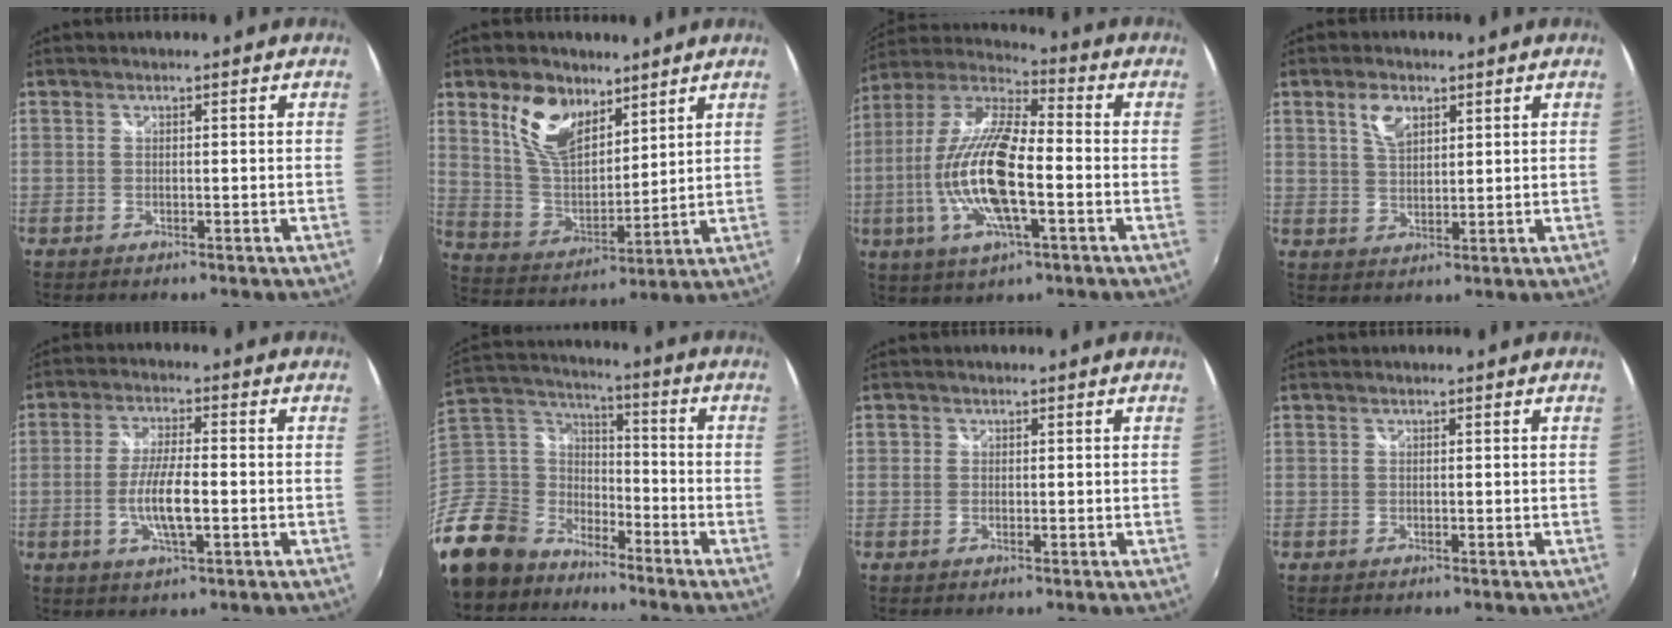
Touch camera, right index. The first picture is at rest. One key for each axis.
{"total": 12.8, "fx": 7.6, "fy": 6.8, "fz": 7.7, "tx": -0.152, "ty": 0.009, "tz": 0.152}
{"total": 18.5, "fx": -3.8, "fy": 5.6, "fz": 17.2, "tx": -0.344, "ty": -0.007, "tz": -0.080}
{"total": 4.9, "fx": 2.5, "fy": 2.6, "fz": 3.3, "tx": -0.057, "ty": 0.007, "tz": 0.047}
{"total": 8.0, "fx": -1.8, "fy": 1.7, "fz": 7.6, "tx": -0.149, "ty": -0.004, "tz": -0.034}
{"total": 19.1, "fx": -13.4, "fy": 12.1, "fz": 6.4, "tx": -0.203, "ty": 0.023, "tz": -0.247}
{"total": 0.6, "fx": 0.0, "fy": 0.6, "fz": 0.2, "tx": -0.004, "ty": 0.000, "tz": -0.003}
{"total": 0.0}